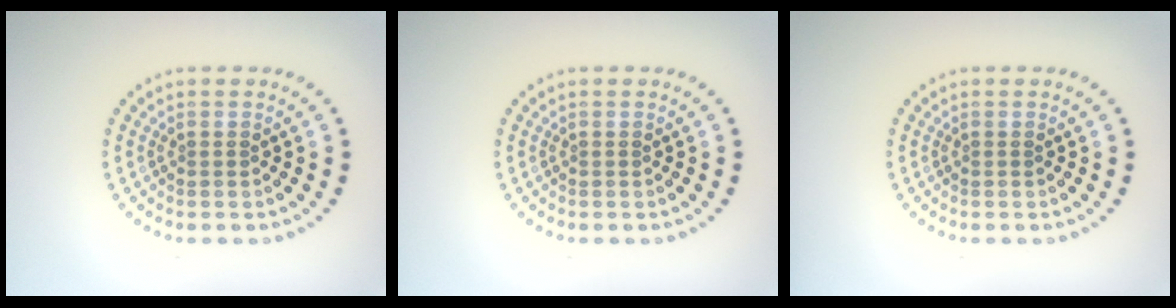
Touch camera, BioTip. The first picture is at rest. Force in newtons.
{"total": 0.0}
{"total": 0.0}